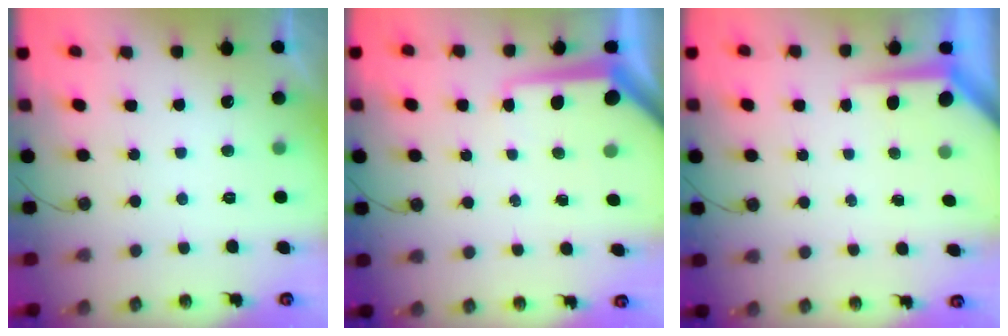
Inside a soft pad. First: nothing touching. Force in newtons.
{"total": 7.7, "press": 7.6, "slide": 0.8}
{"total": 4.0, "press": 3.9, "slide": 0.3}